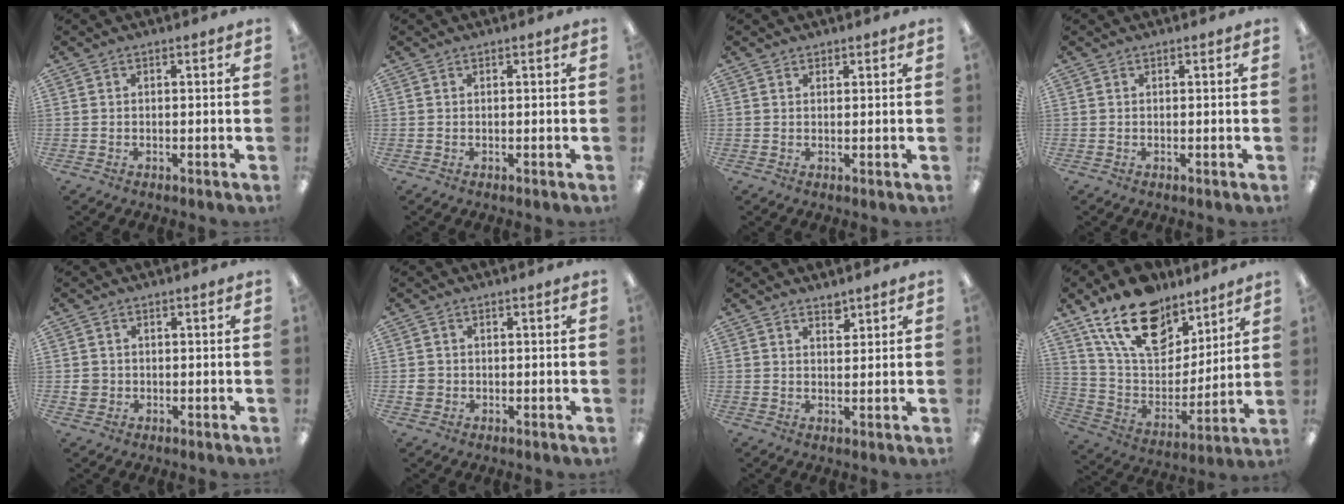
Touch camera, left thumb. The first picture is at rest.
{"total": 0.0}
{"total": 0.9, "force": [0.8, 0.4, 0.0], "torque": [0.000, -0.001, 0.017]}
{"total": 0.0}
{"total": 2.4, "force": [-0.1, 2.3, 0.5], "torque": [-0.010, 0.003, -0.001]}
{"total": 2.0, "force": [-0.2, 1.9, 0.5], "torque": [-0.010, 0.005, -0.005]}
{"total": 2.5, "force": [2.2, 0.9, 0.6], "torque": [0.011, -0.021, 0.036]}
{"total": 19.8, "force": [13.8, 10.6, 9.5], "torque": [-0.179, -0.073, 0.251]}